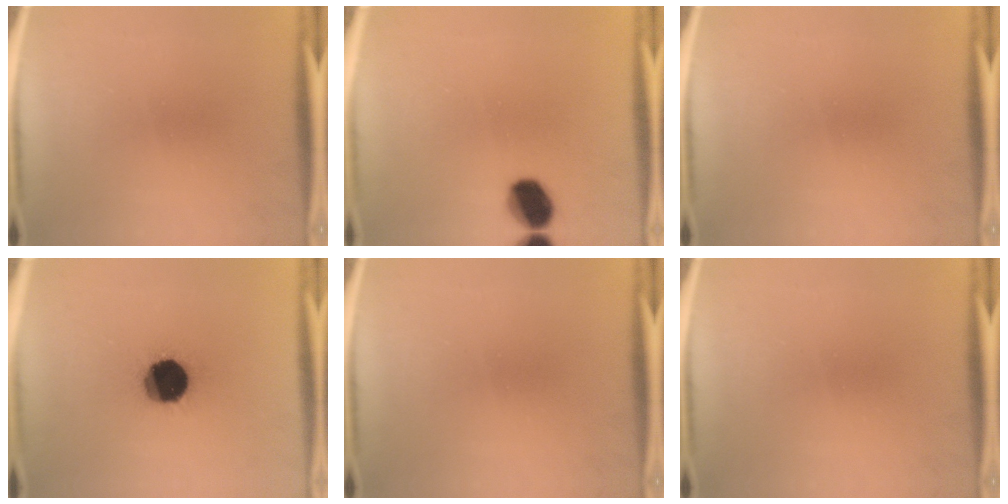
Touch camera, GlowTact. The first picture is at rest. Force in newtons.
{"total": 8.1}
{"total": 0.0}
{"total": 19.0}
{"total": 0.0}
{"total": 0.0}